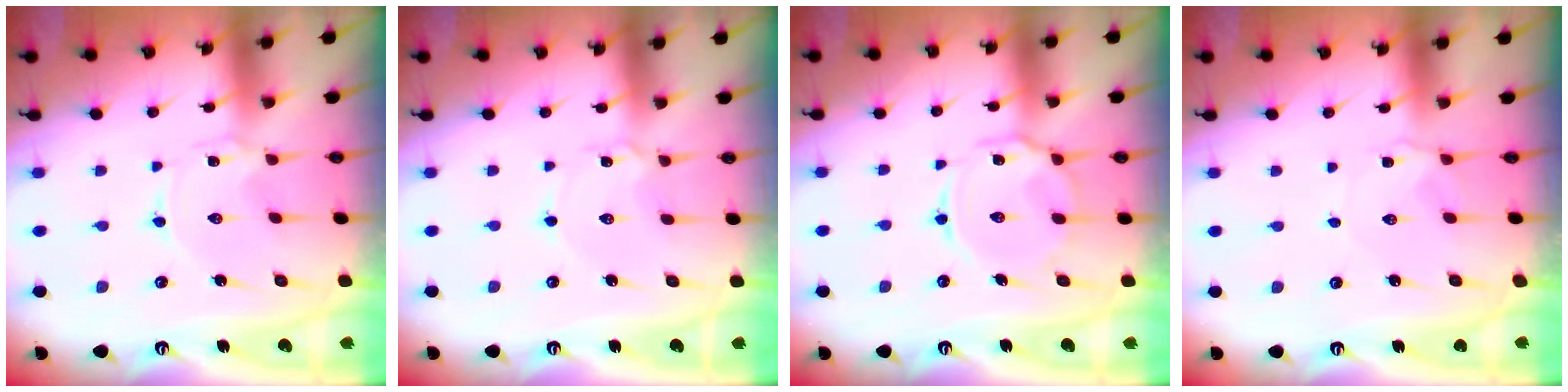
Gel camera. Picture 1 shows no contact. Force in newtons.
{"total": 2.7, "press": 2.7, "slide": 0.2}
{"total": 10.5, "press": 10.4, "slide": 0.9}
{"total": 2.0, "press": 1.9, "slide": 0.3}